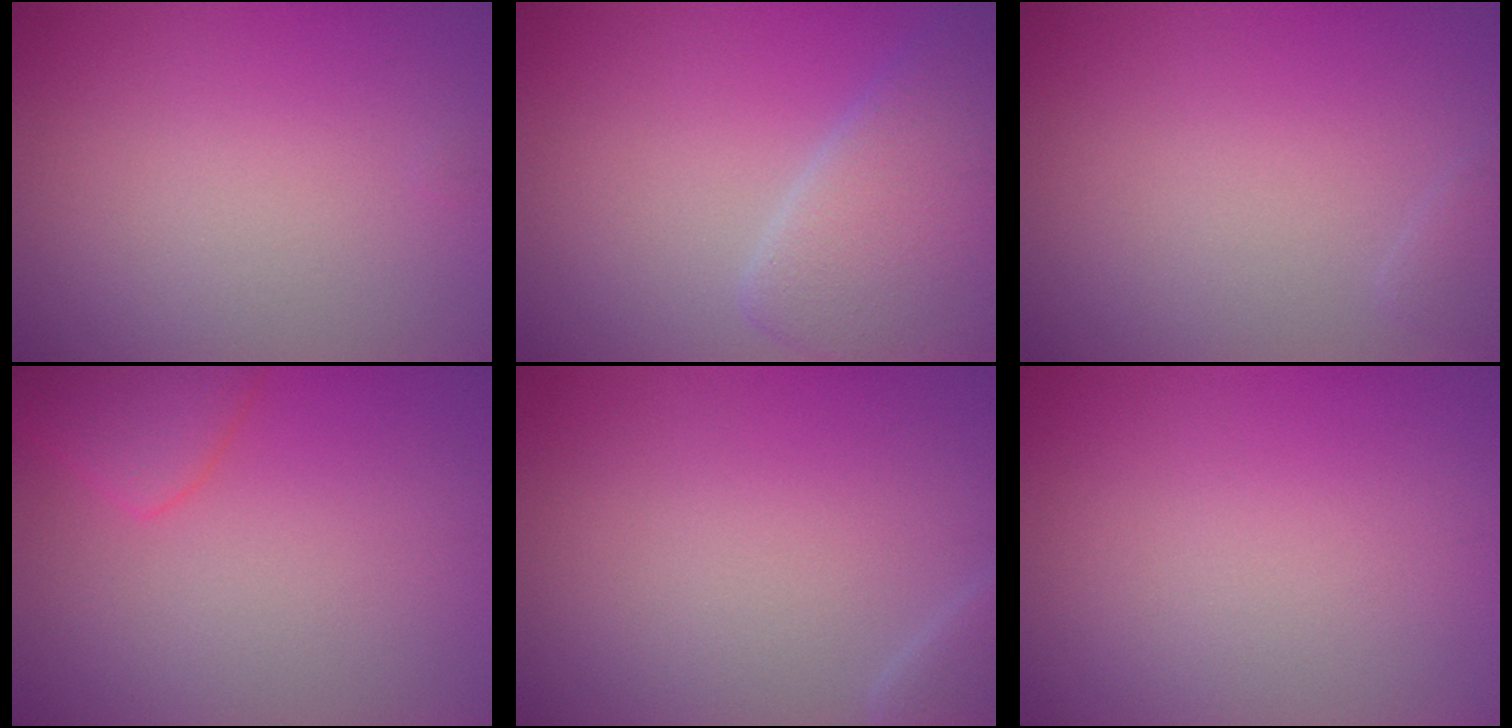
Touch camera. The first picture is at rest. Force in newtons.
{"total": 6.4, "press": 6.4, "slide": 0.5}
{"total": 0.9, "press": 0.9, "slide": 0.1}
{"total": 2.9, "press": 2.9, "slide": 0.2}
{"total": 1.9, "press": 1.9, "slide": 0.2}
{"total": 0.0}